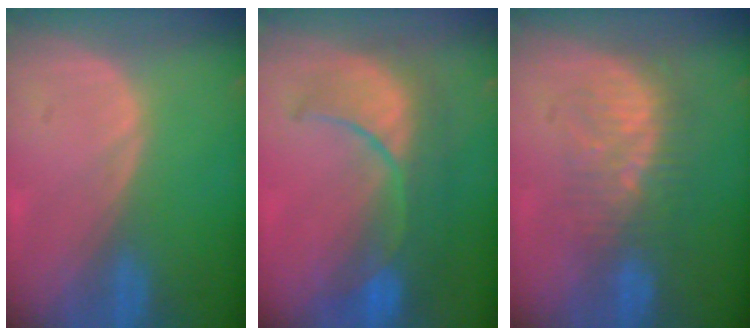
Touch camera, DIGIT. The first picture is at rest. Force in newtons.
{"total": 10.1, "press": 9.1, "slide": 4.4}
{"total": 7.9, "press": 7.4, "slide": 2.6}